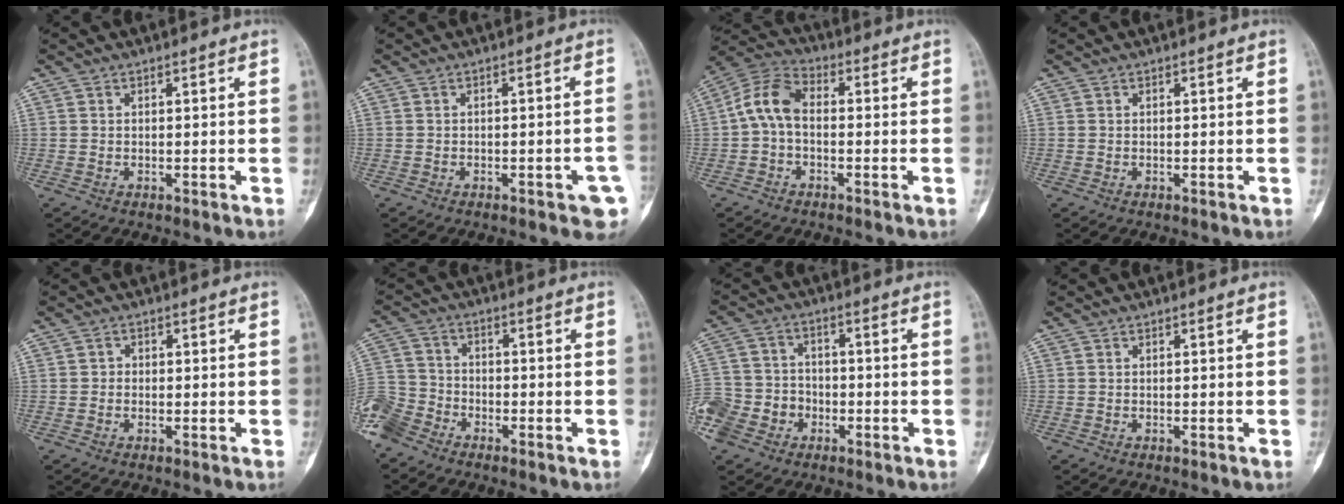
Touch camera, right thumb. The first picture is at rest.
{"total": 5.1, "force": [-2.1, 1.7, 4.3], "torque": [-0.042, 0.010, -0.021]}
{"total": 8.0, "force": [-0.6, 4.9, 6.3], "torque": [-0.120, 0.027, -0.026]}
{"total": 0.0}
{"total": 1.0, "force": [-0.2, 1.0, 0.3], "torque": [0.005, 0.004, -0.008]}
{"total": 7.8, "force": [-5.9, 4.5, 2.6], "torque": [-0.055, 0.022, -0.128]}
{"total": 11.3, "force": [-5.1, 9.1, 4.4], "torque": [-0.077, 0.039, -0.095]}
{"total": 0.0}